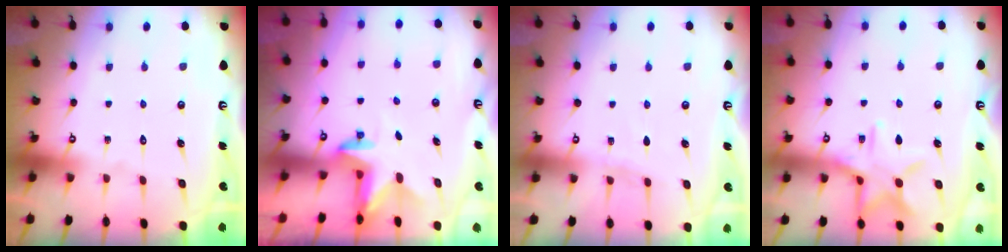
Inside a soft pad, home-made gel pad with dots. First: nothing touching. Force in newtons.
{"total": 2.4, "press": 2.3, "slide": 0.4}
{"total": 3.3, "press": 3.3, "slide": 0.4}
{"total": 12.9, "press": 12.9, "slide": 0.7}